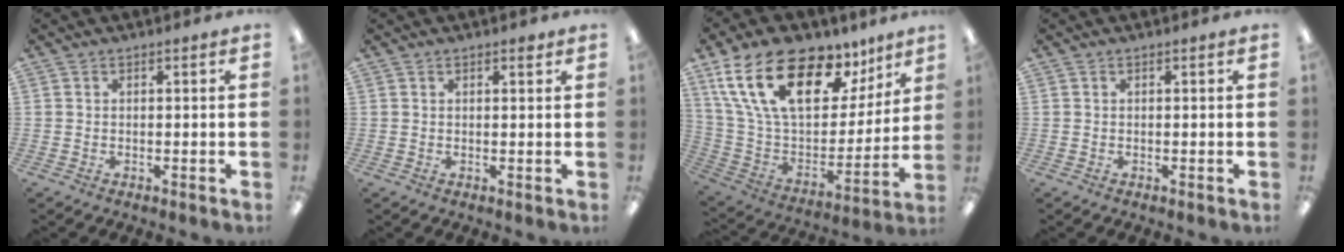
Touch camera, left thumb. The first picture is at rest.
{"total": 1.3, "force": [1.0, 0.6, 0.6], "torque": [-0.006, -0.003, 0.017]}
{"total": 24.9, "force": [14.1, 12.4, 16.3], "torque": [-0.292, -0.073, 0.252]}
{"total": 0.0}